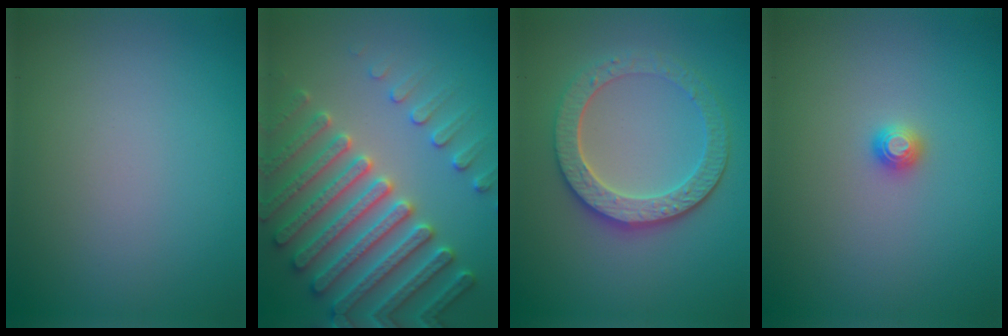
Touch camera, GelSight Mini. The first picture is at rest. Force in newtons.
{"total": 7.6, "press": 7.3, "slide": 1.9}
{"total": 4.5, "press": 4.0, "slide": 2.1}
{"total": 1.1, "press": 1.1, "slide": 0.1}